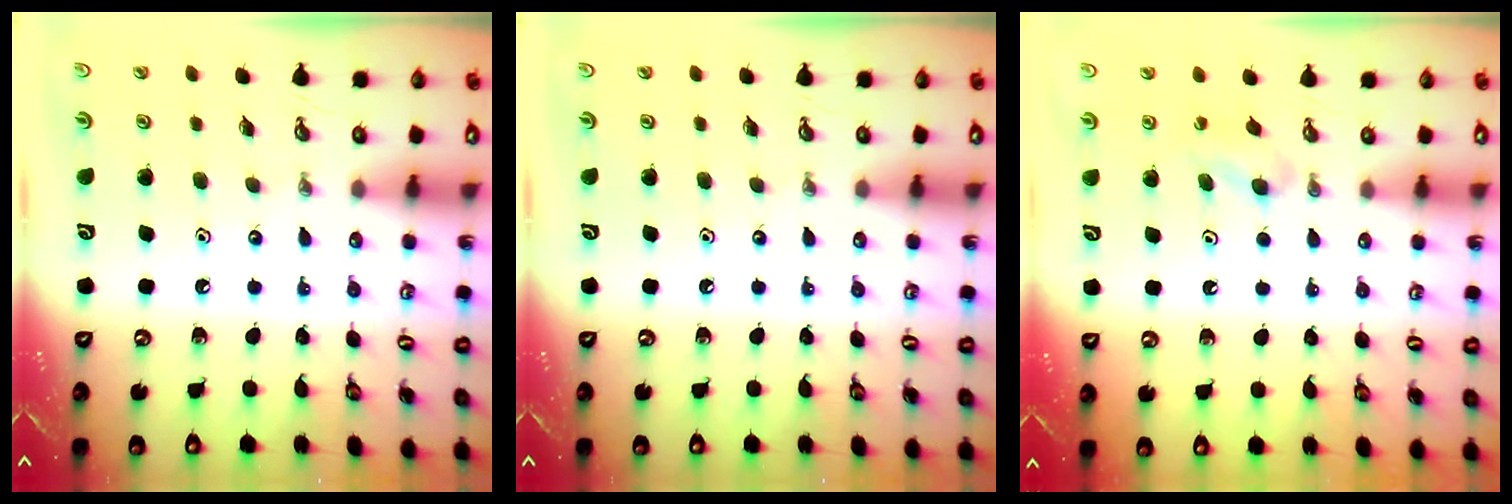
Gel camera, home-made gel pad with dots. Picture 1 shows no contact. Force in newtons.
{"total": 0.0}
{"total": 5.5, "press": 2.8, "slide": 4.8}